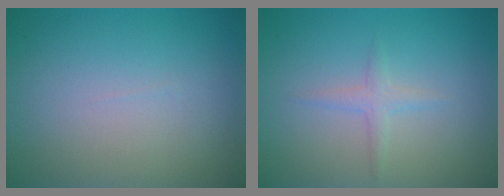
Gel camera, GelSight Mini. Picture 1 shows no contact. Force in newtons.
{"total": 1.3, "press": 1.3, "slide": 0.0}